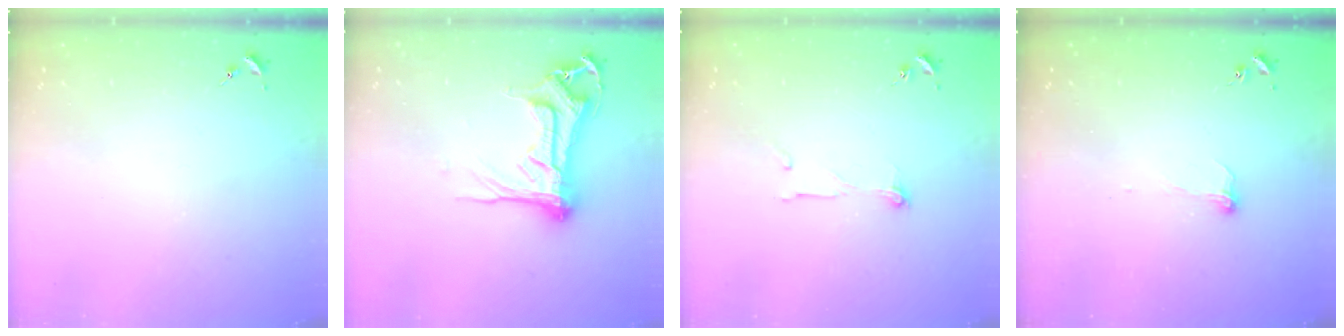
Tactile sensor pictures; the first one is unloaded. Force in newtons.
{"total": 15.8, "press": 15.7, "slide": 1.5}
{"total": 6.1, "press": 6.1, "slide": 0.3}
{"total": 5.3, "press": 5.3, "slide": 0.6}